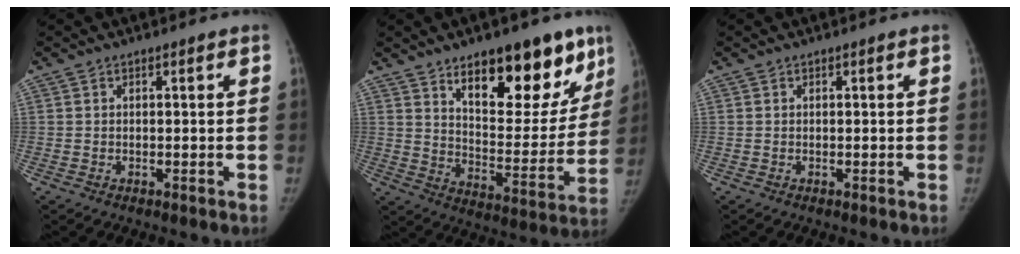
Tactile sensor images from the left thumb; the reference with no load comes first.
{"total": 20.7, "force": [12.6, 9.1, 13.6], "torque": [-0.124, -0.070, 0.193]}
{"total": 0.0}